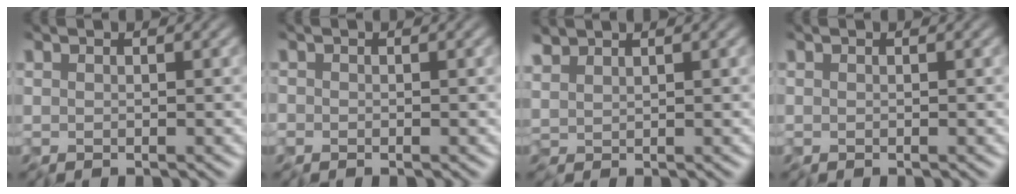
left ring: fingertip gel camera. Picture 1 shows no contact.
{"total": 0.5, "force": [-0.4, 0.3, 0.0], "torque": [0.005, -0.004, -0.012]}
{"total": 1.8, "force": [1.4, 0.7, 0.8], "torque": [-0.028, 0.006, 0.031]}
{"total": 0.0}